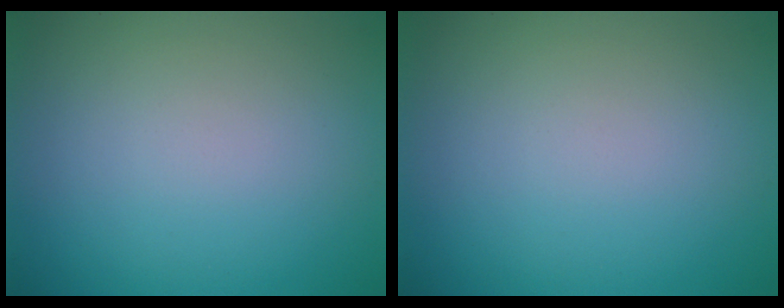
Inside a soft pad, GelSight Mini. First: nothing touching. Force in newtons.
{"total": 0.0}